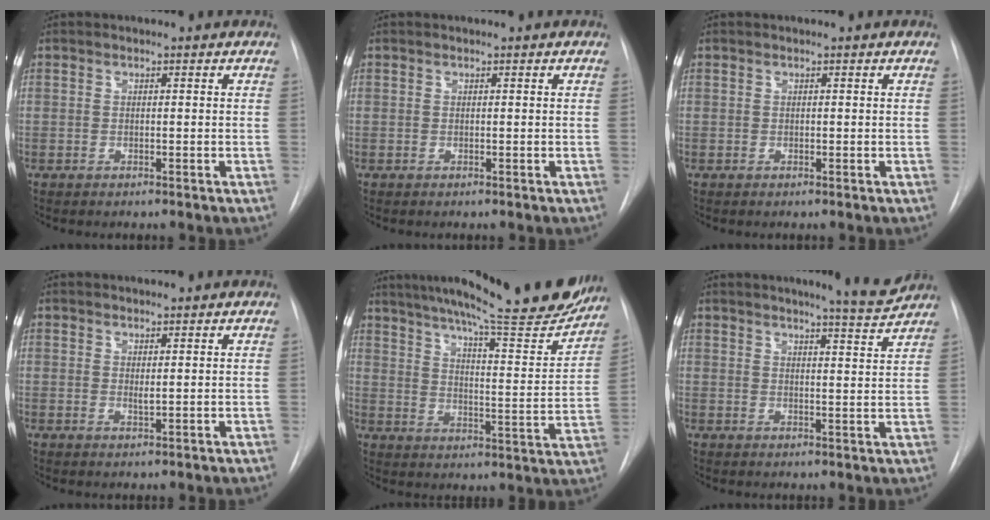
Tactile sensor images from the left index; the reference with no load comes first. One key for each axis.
{"total": 0.0}
{"total": 0.0}
{"total": 1.1, "fx": 0.5, "fy": 0.1, "fz": 1.0, "tx": -0.019, "ty": -0.006, "tz": 0.013}
{"total": 23.2, "fx": 20.5, "fy": 2.1, "fz": 10.7, "tx": -0.167, "ty": -0.053, "tz": 0.267}
{"total": 5.5, "fx": 5.2, "fy": -0.9, "fz": 1.7, "tx": -0.031, "ty": -0.026, "tz": 0.063}